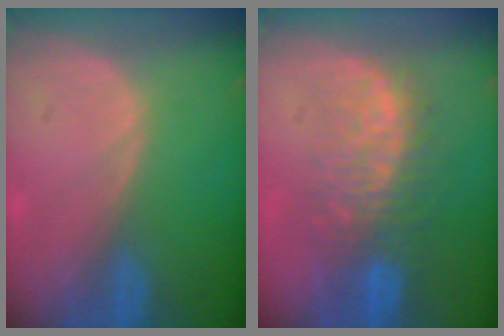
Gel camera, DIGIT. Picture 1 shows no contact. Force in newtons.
{"total": 9.1, "press": 8.3, "slide": 3.8}